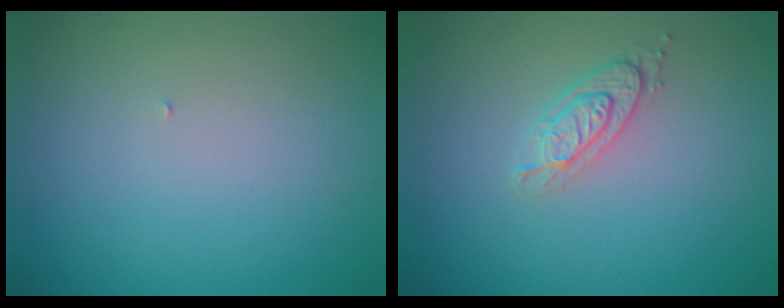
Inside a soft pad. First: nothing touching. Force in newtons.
{"total": 2.1, "press": 1.9, "slide": 0.8}